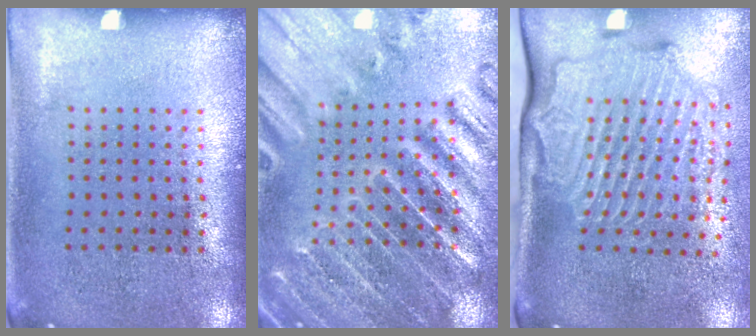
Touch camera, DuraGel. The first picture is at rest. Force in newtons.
{"total": 3.7, "press": 3.5, "slide": 1.0}
{"total": 3.0, "press": 2.3, "slide": 2.0}